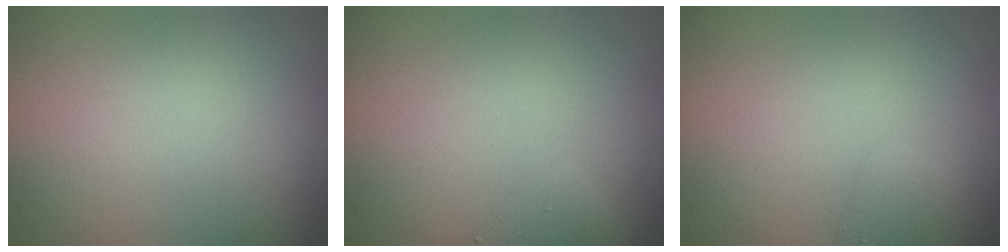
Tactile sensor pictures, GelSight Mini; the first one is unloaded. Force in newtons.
{"total": 1.7, "press": 1.7, "slide": 0.1}
{"total": 1.2, "press": 1.2, "slide": 0.1}